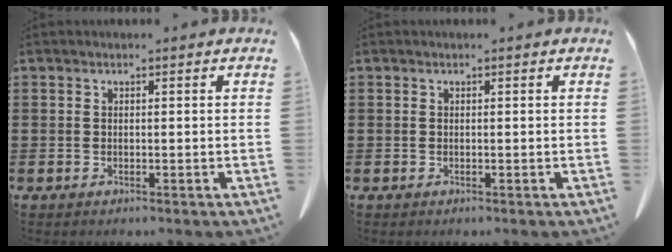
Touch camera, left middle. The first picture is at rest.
{"total": 0.0}